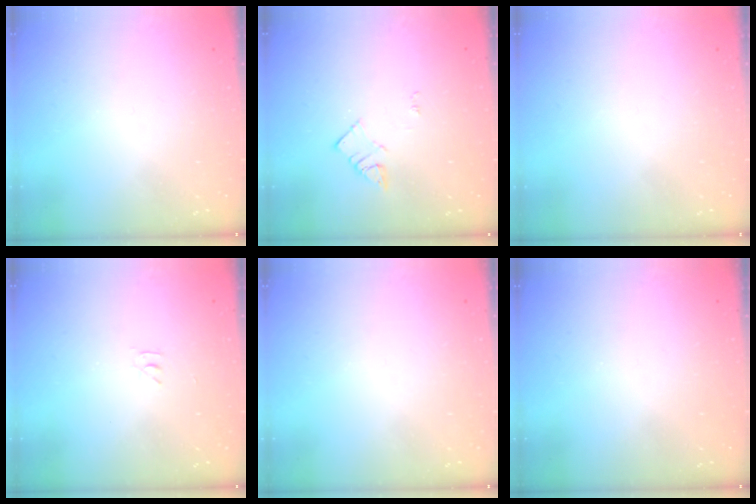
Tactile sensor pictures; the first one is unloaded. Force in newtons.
{"total": 2.7, "press": 2.6, "slide": 0.4}
{"total": 1.8, "press": 1.7, "slide": 0.1}
{"total": 2.8, "press": 2.8, "slide": 0.4}
{"total": 0.0}
{"total": 0.0}